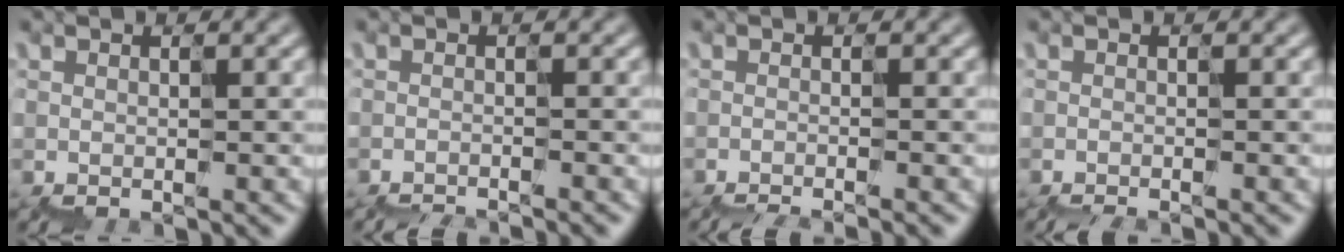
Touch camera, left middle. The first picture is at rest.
{"total": 2.0, "force": [-1.8, -0.5, -0.6], "torque": [0.002, -0.015, -0.034]}
{"total": 1.4, "force": [-1.4, -0.3, -0.2], "torque": [-0.001, -0.015, -0.028]}
{"total": 0.9, "force": [-0.8, -0.2, -0.2], "torque": [-0.001, -0.014, -0.018]}